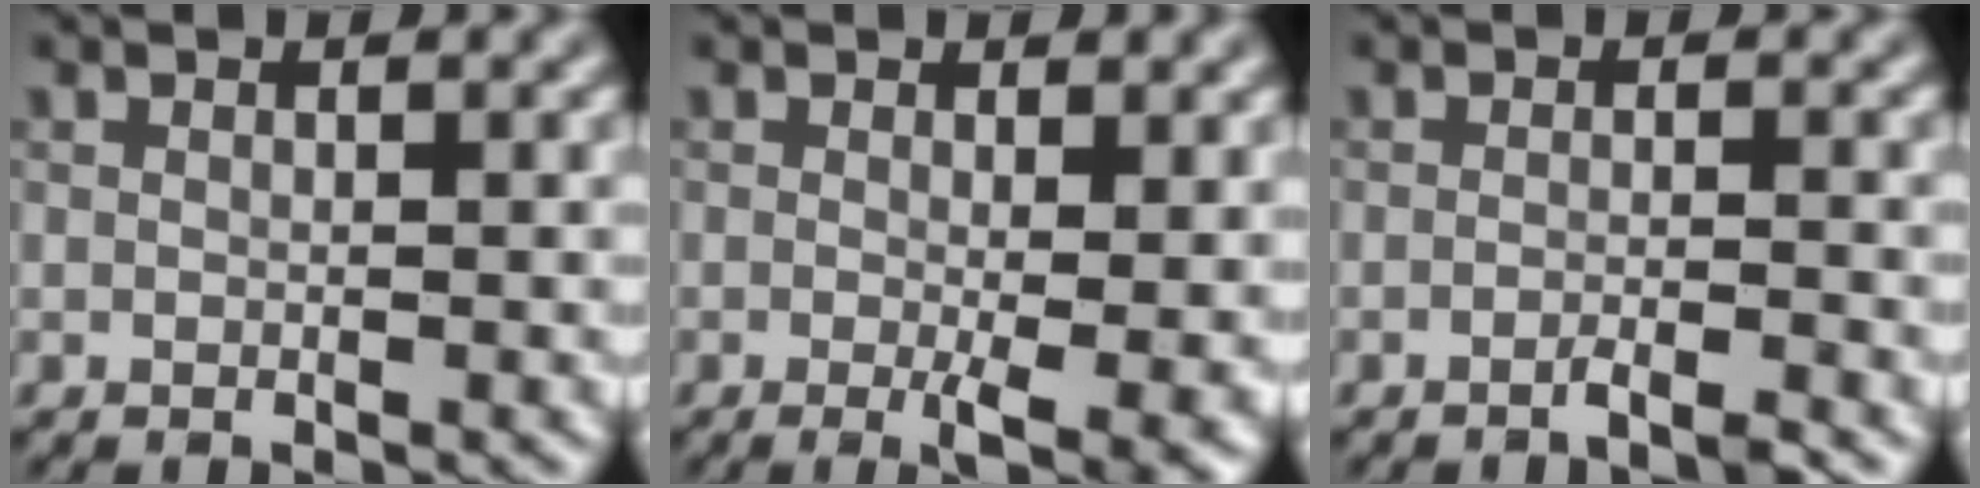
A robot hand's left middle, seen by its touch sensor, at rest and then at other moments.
{"total": 4.0, "force": [-0.4, 0.8, 3.8], "torque": [-0.059, -0.014, -0.005]}
{"total": 1.9, "force": [-1.4, 0.2, 1.3], "torque": [-0.013, -0.001, -0.033]}